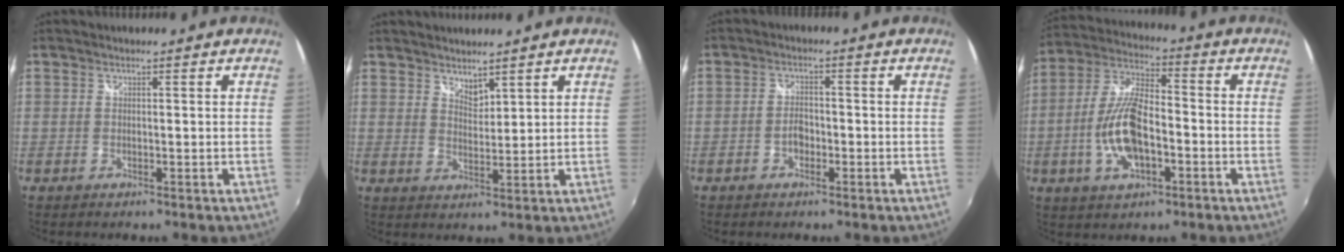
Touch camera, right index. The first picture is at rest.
{"total": 3.0, "force": [2.8, 0.9, 0.8], "torque": [-0.009, -0.001, 0.049]}
{"total": 2.9, "force": [-1.2, 1.8, 1.8], "torque": [-0.033, 0.004, -0.024]}
{"total": 13.1, "force": [-3.6, 5.8, 11.2], "torque": [-0.237, 0.004, -0.067]}